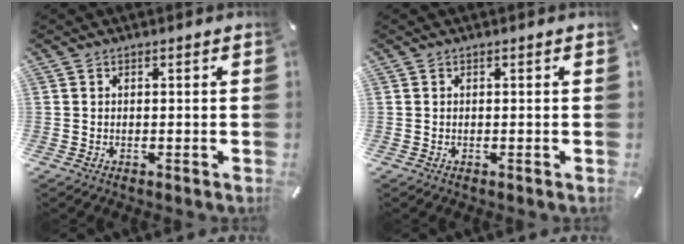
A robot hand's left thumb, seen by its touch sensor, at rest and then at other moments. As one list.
[{"total": 0.0}]